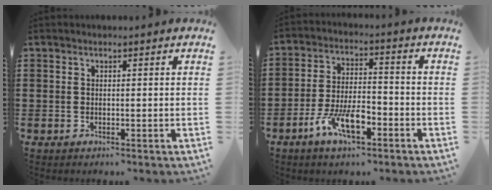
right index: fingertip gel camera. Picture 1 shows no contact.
{"total": 8.1, "force": [-4.5, 3.1, 6.0], "torque": [-0.126, 0.004, -0.083]}